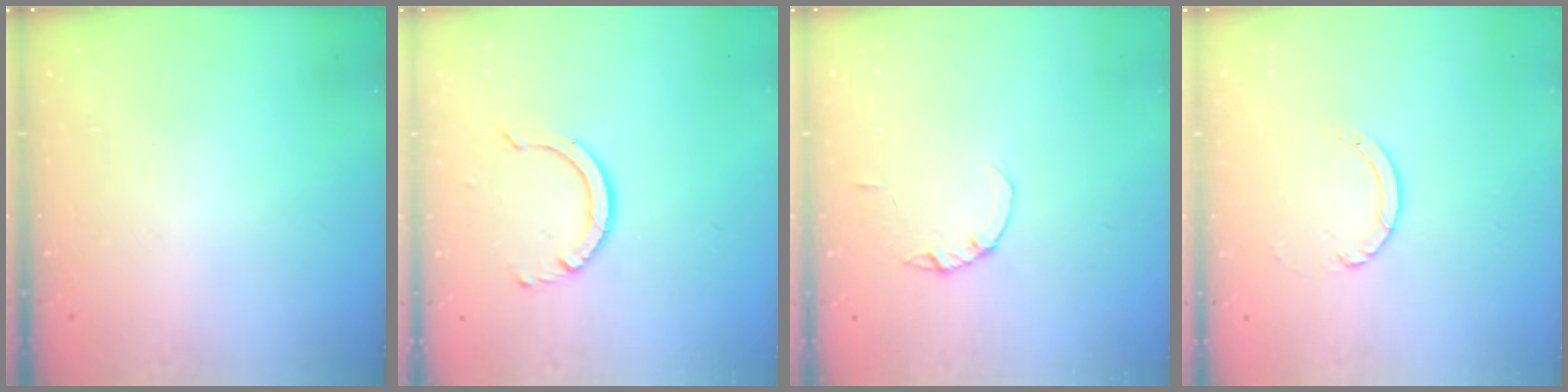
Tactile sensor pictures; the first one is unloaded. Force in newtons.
{"total": 7.3, "press": 7.3, "slide": 0.5}
{"total": 1.0, "press": 1.0, "slide": 0.2}
{"total": 2.7, "press": 2.7, "slide": 0.3}